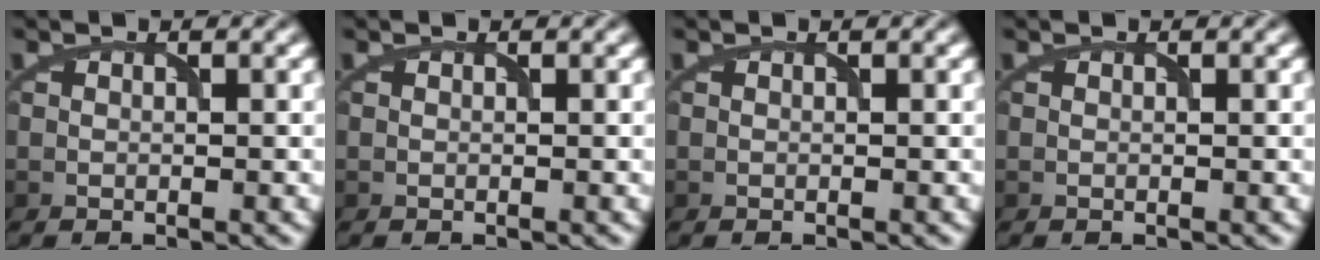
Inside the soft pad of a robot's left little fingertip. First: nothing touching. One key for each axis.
{"total": 0.0}
{"total": 0.0}
{"total": 0.0}